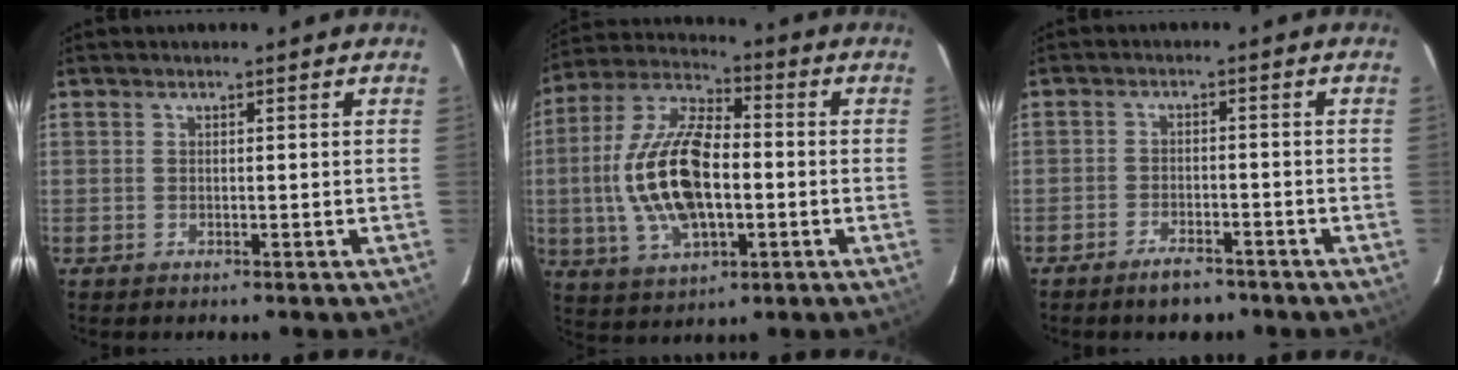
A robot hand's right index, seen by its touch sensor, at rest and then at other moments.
{"total": 18.0, "force": [-1.9, 8.6, 15.7], "torque": [-0.324, 0.005, -0.032]}
{"total": 5.0, "force": [-4.0, 2.1, 2.1], "torque": [-0.052, 0.006, -0.063]}